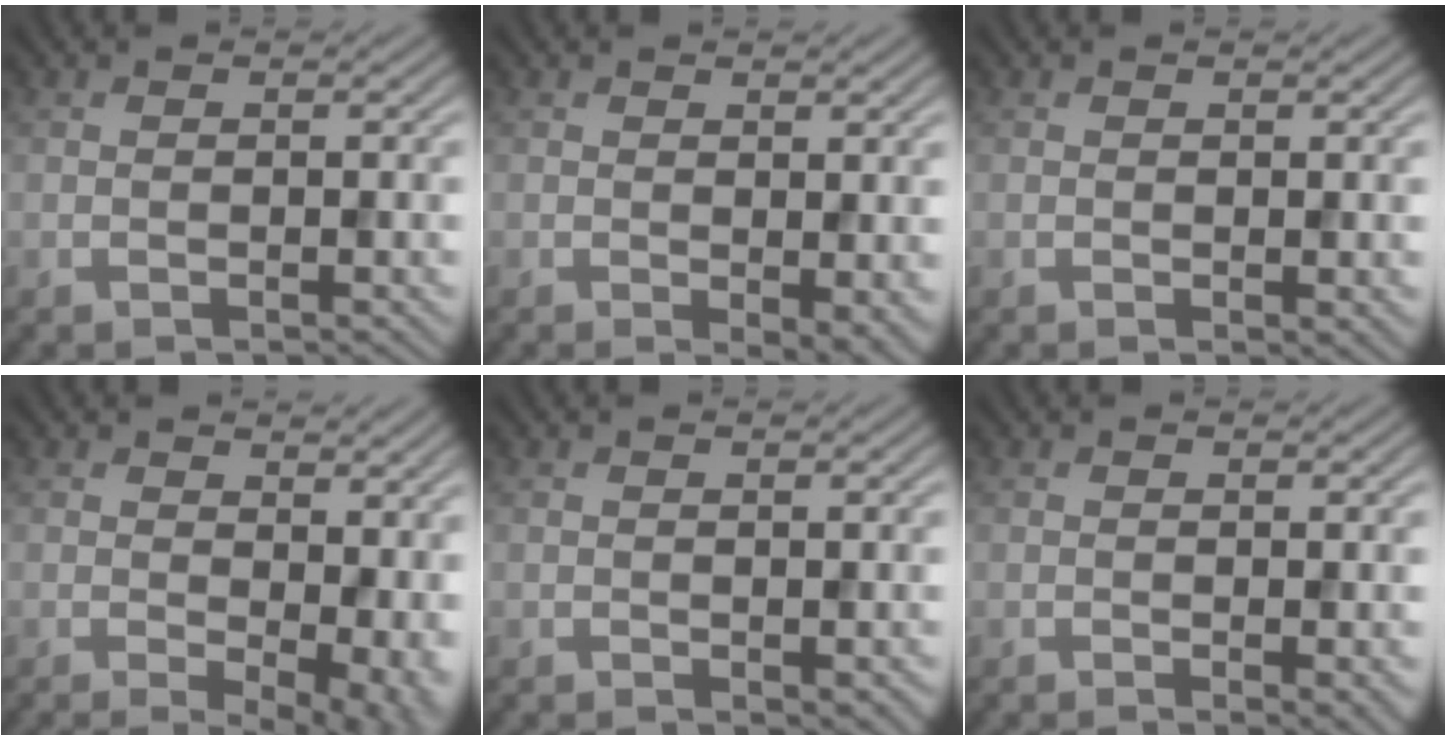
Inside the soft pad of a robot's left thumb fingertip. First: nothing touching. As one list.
[{"total": 3.4, "force": [-0.3, 1.5, 3.0], "torque": [-0.043, -0.010, -0.001]}, {"total": 0.9, "force": [0.2, 0.4, 0.8], "torque": [-0.009, -0.003, 0.004]}, {"total": 8.2, "force": [0.7, 4.3, 6.9], "torque": [-0.102, -0.015, 0.027]}, {"total": 1.4, "force": [-0.3, 0.7, 1.2], "torque": [-0.017, -0.008, -0.001]}, {"total": 1.8, "force": [-0.3, 0.3, 1.8], "torque": [-0.024, -0.008, -0.005]}]